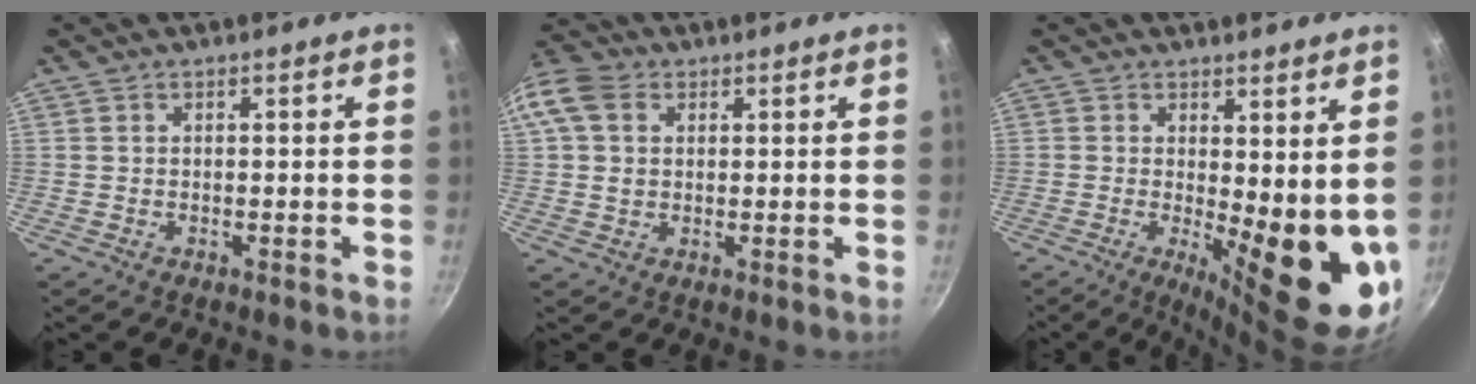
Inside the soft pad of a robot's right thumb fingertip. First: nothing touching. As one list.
[{"total": 10.7, "force": [2.9, 8.3, 6.0], "torque": [-0.131, 0.015, 0.043]}, {"total": 13.7, "force": [0.7, 5.0, 12.8], "torque": [-0.136, -0.034, 0.021]}]